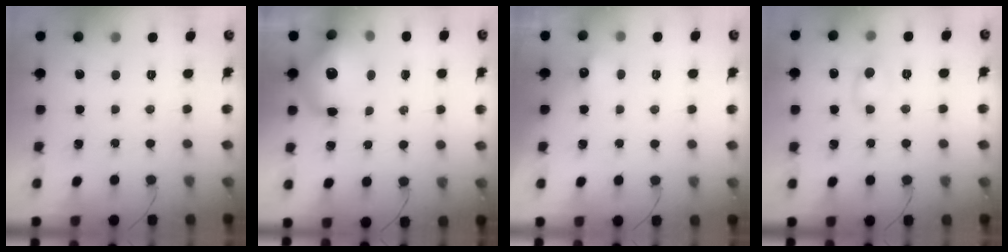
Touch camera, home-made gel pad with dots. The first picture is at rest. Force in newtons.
{"total": 13.4, "press": 13.1, "slide": 2.9}
{"total": 4.1, "press": 3.9, "slide": 1.1}
{"total": 4.3, "press": 4.2, "slide": 0.9}